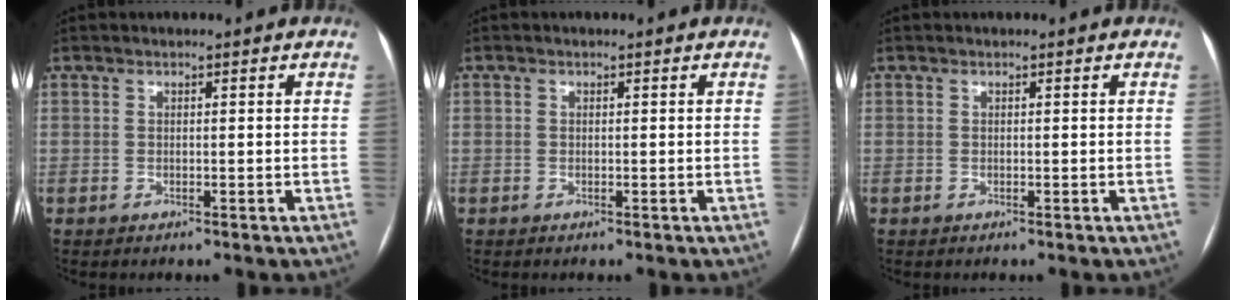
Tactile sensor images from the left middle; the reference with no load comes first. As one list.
[{"total": 0.0}, {"total": 0.0}]